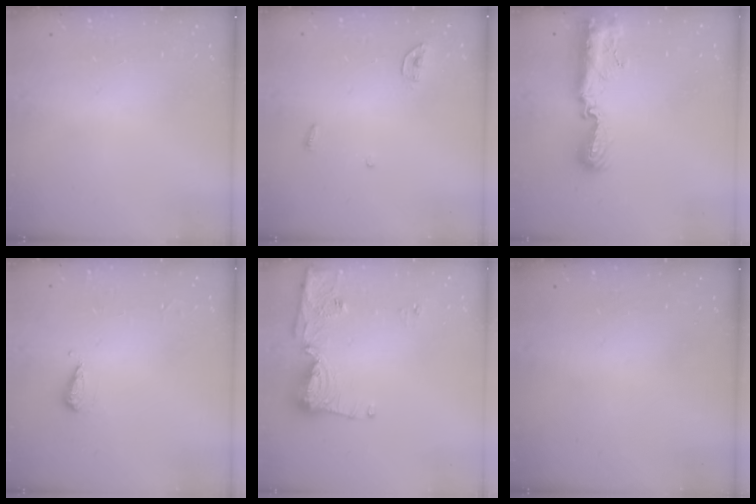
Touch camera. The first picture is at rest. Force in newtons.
{"total": 3.8, "press": 3.8, "slide": 0.3}
{"total": 11.5, "press": 11.4, "slide": 0.9}
{"total": 5.2, "press": 5.1, "slide": 0.9}
{"total": 11.7, "press": 11.6, "slide": 1.1}
{"total": 0.0}